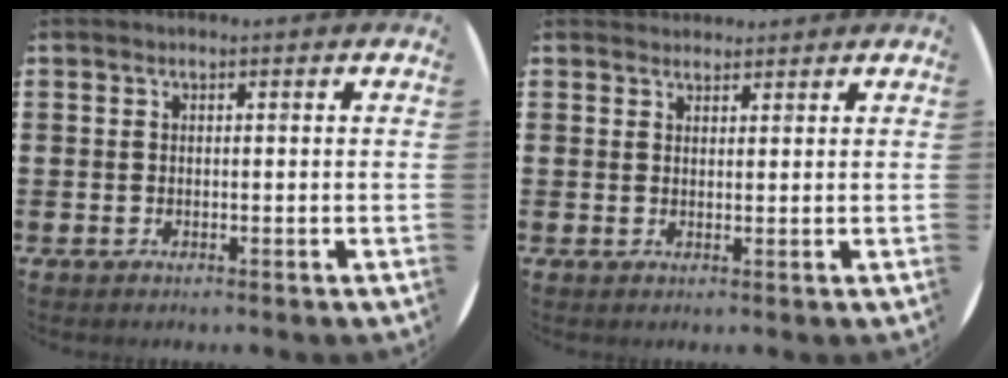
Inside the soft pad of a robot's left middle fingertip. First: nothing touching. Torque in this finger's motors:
{"motor_torque": [0.08, -0.09, -0.03, -0.01]}